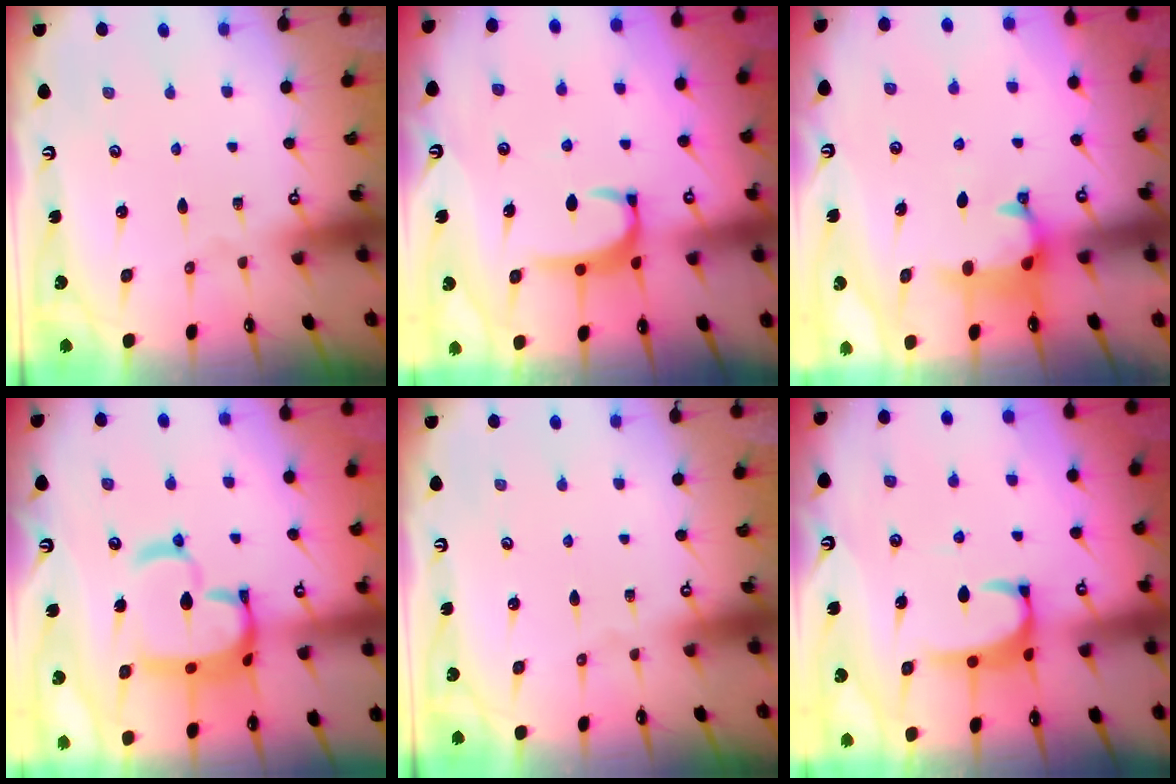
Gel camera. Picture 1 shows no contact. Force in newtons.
{"total": 3.1, "press": 3.1, "slide": 0.4}
{"total": 0.9, "press": 0.2, "slide": 0.9}
{"total": 15.4, "press": 15.3, "slide": 1.6}
{"total": 0.0}
{"total": 3.0, "press": 2.9, "slide": 0.8}